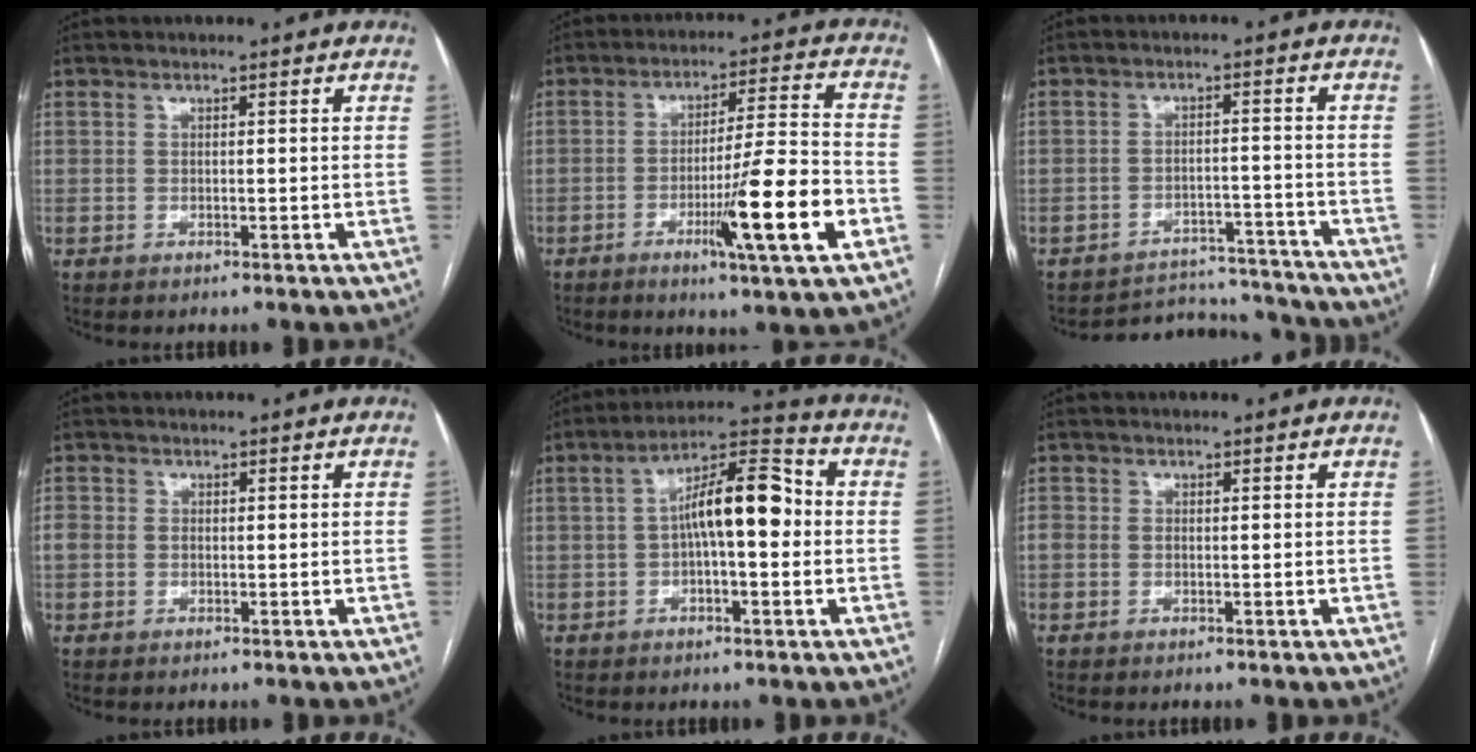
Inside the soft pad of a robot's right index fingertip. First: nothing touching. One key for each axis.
{"total": 13.4, "fx": -4.9, "fy": -0.4, "fz": 12.5, "tx": -0.197, "ty": -0.012, "tz": -0.077}
{"total": 10.2, "fx": -9.9, "fy": 2.2, "fz": -1.2, "tx": 0.029, "ty": 0.035, "tz": -0.131}
{"total": 1.9, "fx": -0.2, "fy": 1.7, "fz": 0.9, "tx": -0.029, "ty": 0.013, "tz": -0.002}
{"total": 10.7, "fx": 0.0, "fy": 3.1, "fz": 10.3, "tx": -0.177, "ty": 0.038, "tz": -0.002}
{"total": 1.6, "fx": -0.3, "fy": 1.3, "fz": 0.8, "tx": -0.020, "ty": 0.008, "tz": -0.007}